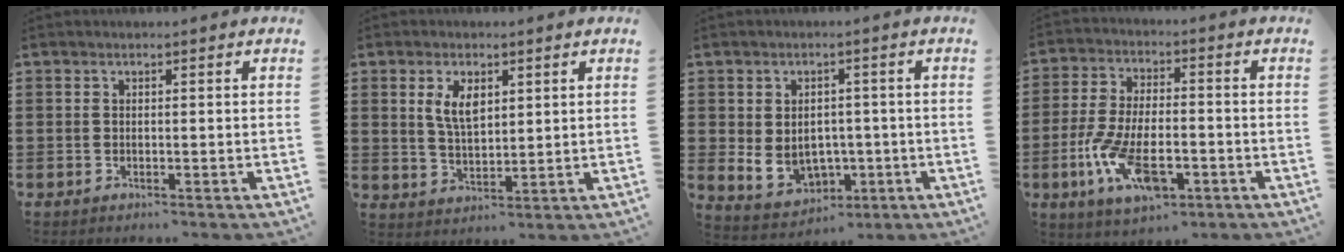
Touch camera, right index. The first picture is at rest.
{"total": 5.0, "force": [2.0, 2.5, 3.9], "torque": [-0.085, 0.007, 0.034]}
{"total": 5.3, "force": [-0.6, 4.5, 2.8], "torque": [-0.053, 0.004, -0.013]}
{"total": 10.4, "force": [-4.0, 4.5, 8.4], "torque": [-0.181, -0.001, -0.071]}